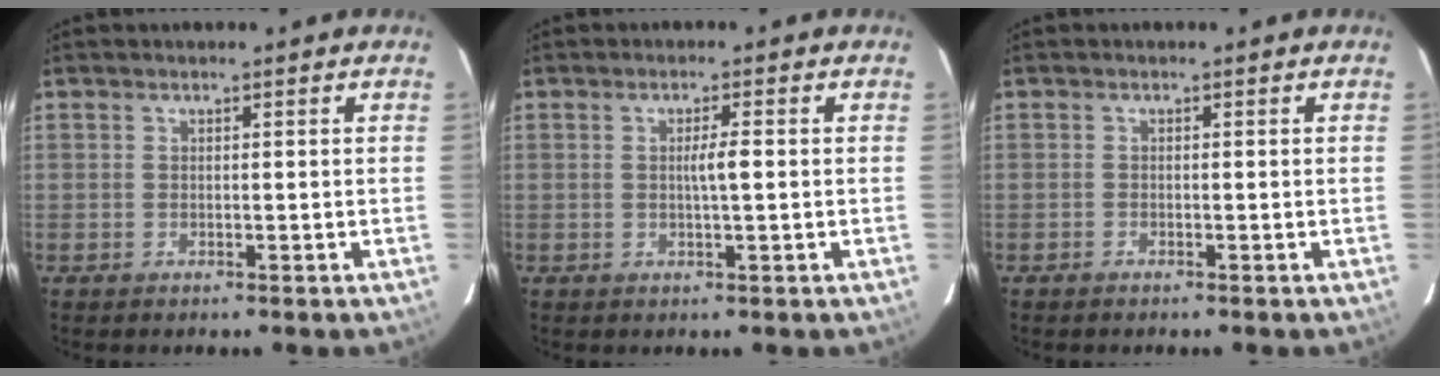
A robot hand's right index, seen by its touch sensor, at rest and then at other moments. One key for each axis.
{"total": 2.3, "fx": 0.0, "fy": -0.1, "fz": 2.3, "tx": -0.042, "ty": 0.000, "tz": 0.000}
{"total": 0.0}